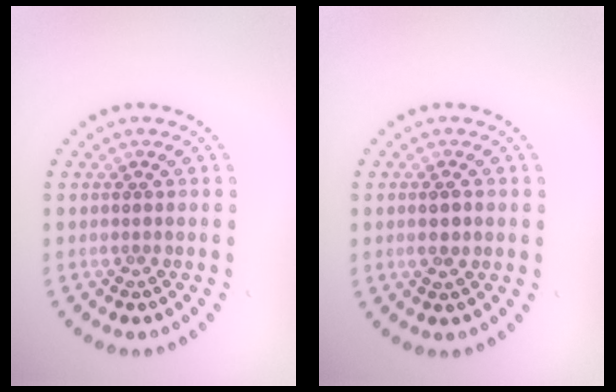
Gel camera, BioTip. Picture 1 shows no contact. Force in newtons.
{"total": 1.5, "press": 1.5, "slide": 0.4}